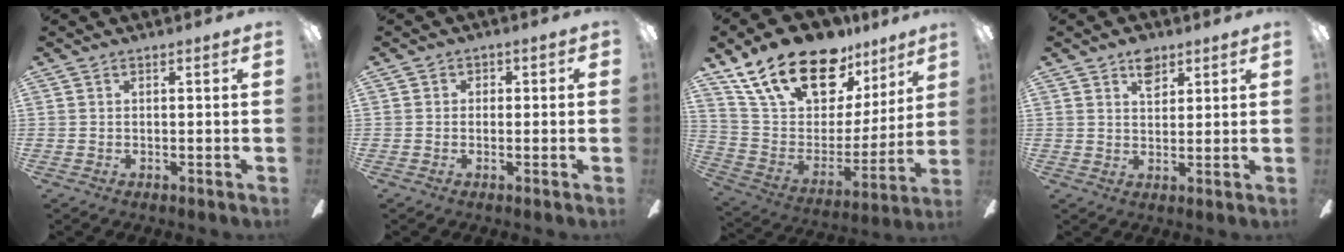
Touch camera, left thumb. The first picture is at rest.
{"total": 1.5, "force": [-0.8, 1.2, 0.5], "torque": [-0.007, 0.008, -0.017]}
{"total": 23.2, "force": [16.2, 11.4, 12.2], "torque": [-0.209, -0.099, 0.293]}
{"total": 5.6, "force": [3.5, 3.2, 2.8], "torque": [-0.032, -0.011, 0.060]}